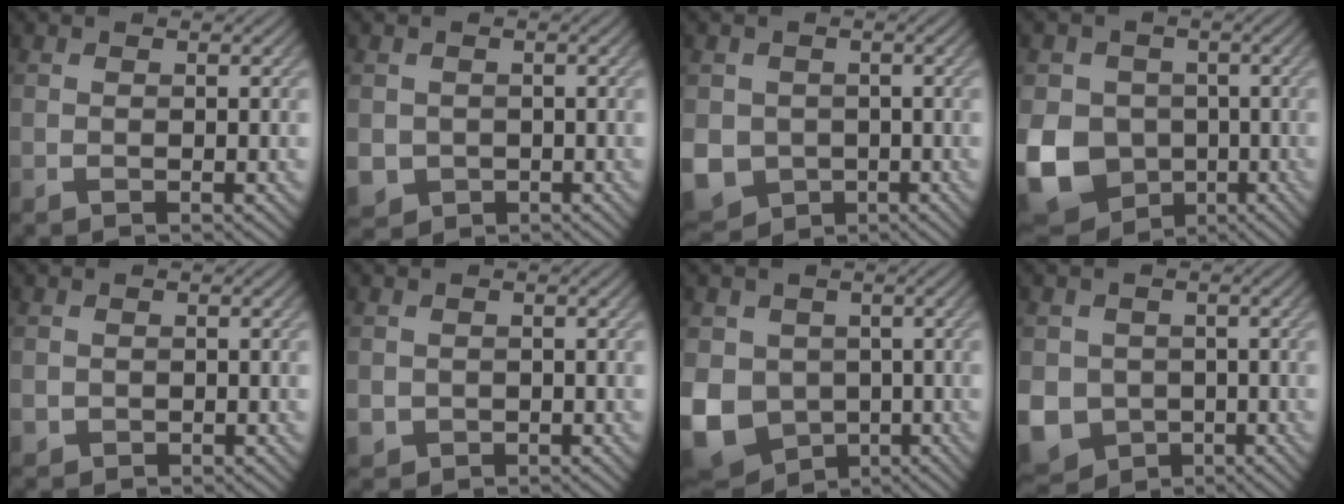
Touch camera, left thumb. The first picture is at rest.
{"total": 3.0, "force": [-0.6, 2.9, 0.8], "torque": [-0.034, -0.019, -0.012]}
{"total": 7.1, "force": [-1.5, 6.2, 3.0], "torque": [-0.087, -0.030, -0.033]}
{"total": 12.8, "force": [-3.3, 11.0, 5.6], "torque": [-0.154, -0.041, -0.078]}
{"total": 1.1, "force": [-0.1, 1.1, 0.1], "torque": [-0.005, -0.008, -0.001]}
{"total": 1.7, "force": [-0.2, 1.7, 0.3], "torque": [-0.012, -0.012, -0.003]}
{"total": 10.4, "force": [-1.9, 8.6, 5.4], "torque": [-0.157, -0.036, -0.034]}
{"total": 8.1, "force": [-1.9, 7.1, 3.4], "torque": [-0.097, -0.033, -0.042]}